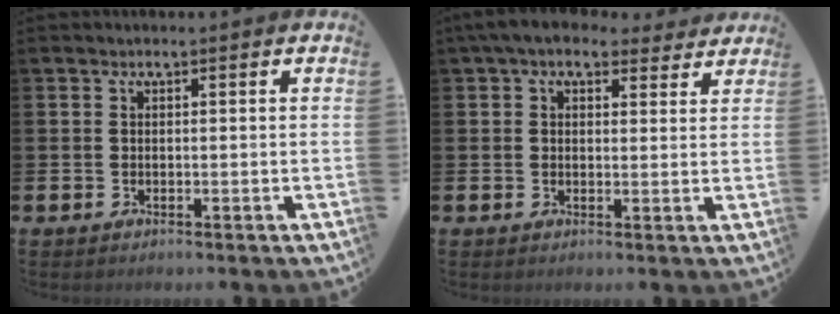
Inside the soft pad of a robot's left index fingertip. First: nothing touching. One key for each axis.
{"total": 5.7, "fx": 4.9, "fy": 2.2, "fz": 1.9, "tx": -0.042, "ty": -0.017, "tz": 0.089}